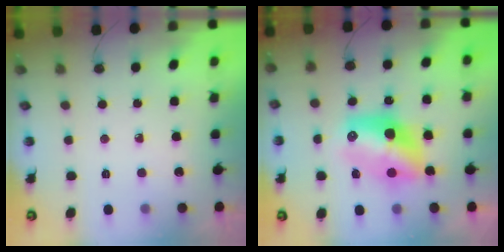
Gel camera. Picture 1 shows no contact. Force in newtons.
{"total": 13.1, "press": 13.1, "slide": 1.0}